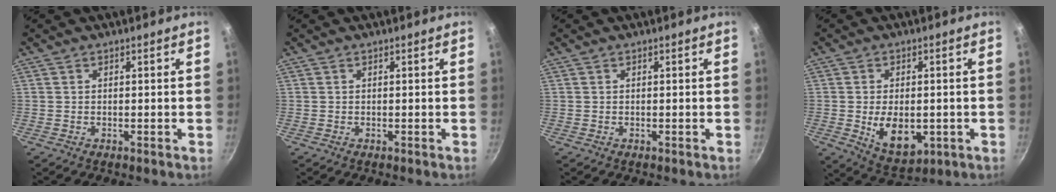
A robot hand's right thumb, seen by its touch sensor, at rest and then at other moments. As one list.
[{"total": 0.0}, {"total": 0.0}, {"total": 9.7, "force": [-1.5, 6.0, 7.5], "torque": [-0.101, -0.009, -0.006]}]